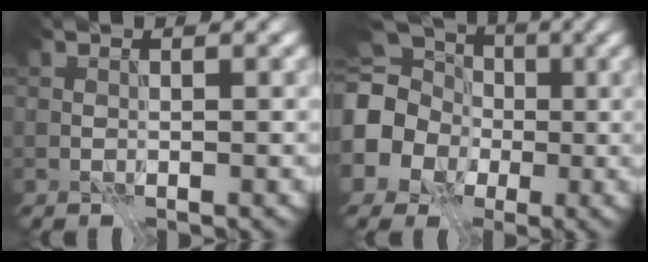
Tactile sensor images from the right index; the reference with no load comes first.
{"total": 13.8, "force": [0.0, 12.5, 5.8], "torque": [-0.154, 0.013, -0.048]}